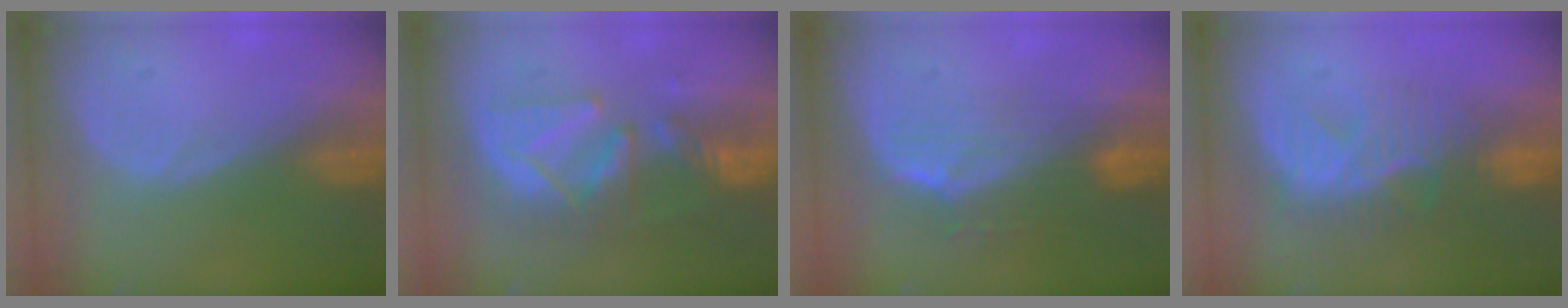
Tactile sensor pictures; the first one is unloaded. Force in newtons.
{"total": 8.9, "press": 8.8, "slide": 1.0}
{"total": 7.5, "press": 6.7, "slide": 3.3}
{"total": 8.0, "press": 7.9, "slide": 1.1}